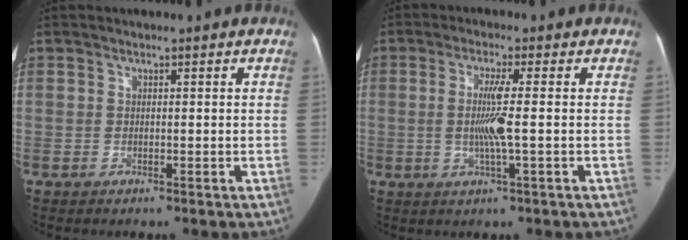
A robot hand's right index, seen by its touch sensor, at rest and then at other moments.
{"total": 5.5, "force": [-0.3, -0.4, 5.5], "torque": [-0.108, -0.004, -0.008]}